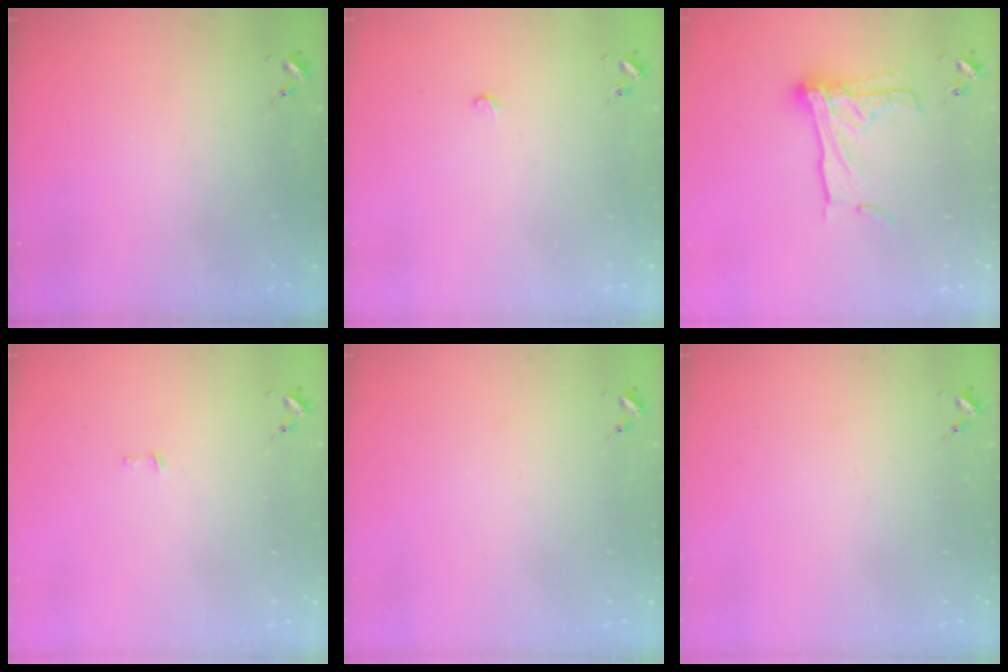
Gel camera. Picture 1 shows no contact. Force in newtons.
{"total": 3.8, "press": 3.8, "slide": 0.3}
{"total": 15.9, "press": 15.9, "slide": 1.2}
{"total": 3.0, "press": 3.0, "slide": 0.2}
{"total": 0.0}
{"total": 0.0}